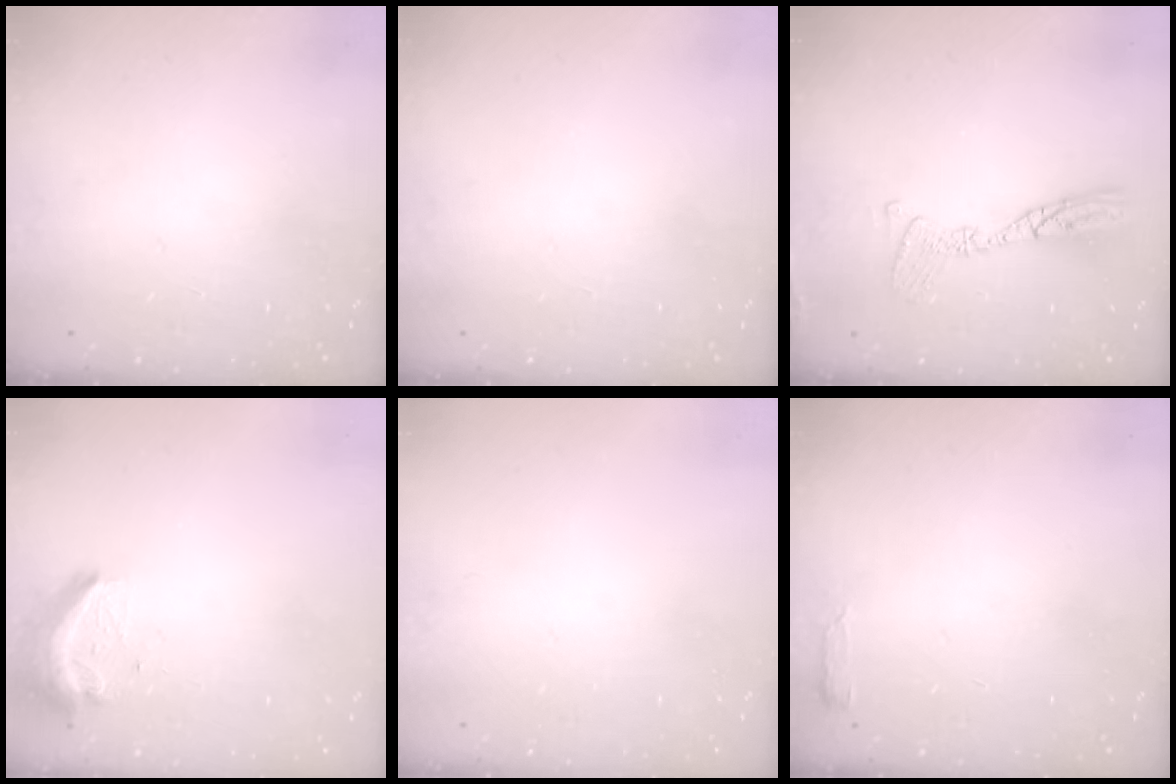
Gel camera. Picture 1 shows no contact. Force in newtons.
{"total": 0.0}
{"total": 12.4, "press": 12.4, "slide": 1.1}
{"total": 9.5, "press": 9.5, "slide": 0.6}
{"total": 0.0}
{"total": 2.9, "press": 2.8, "slide": 0.6}